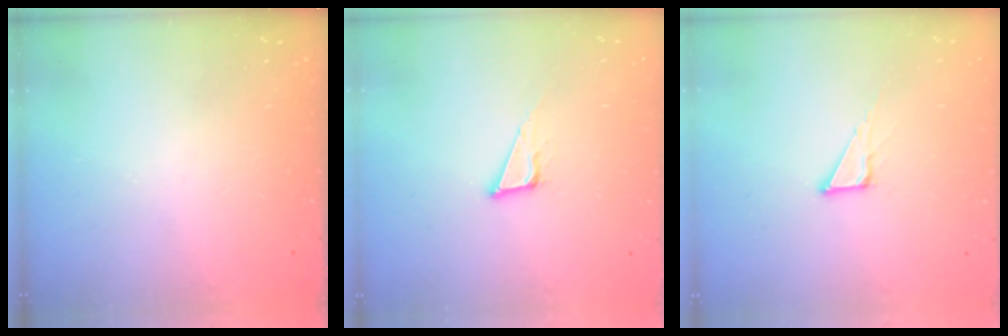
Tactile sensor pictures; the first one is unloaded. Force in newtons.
{"total": 7.0, "press": 6.4, "slide": 2.8}
{"total": 3.3, "press": 3.3, "slide": 0.2}